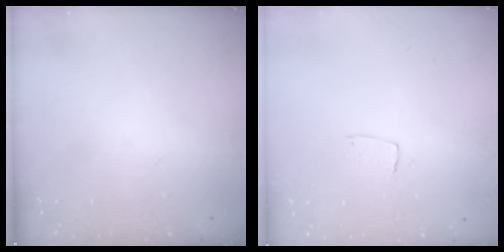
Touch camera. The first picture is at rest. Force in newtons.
{"total": 4.3, "press": 4.3, "slide": 0.2}